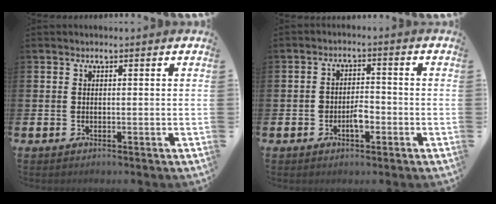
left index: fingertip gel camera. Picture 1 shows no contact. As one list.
[{"total": 3.0, "force": [-1.4, 1.5, 2.1], "torque": [-0.035, 0.002, -0.030]}]